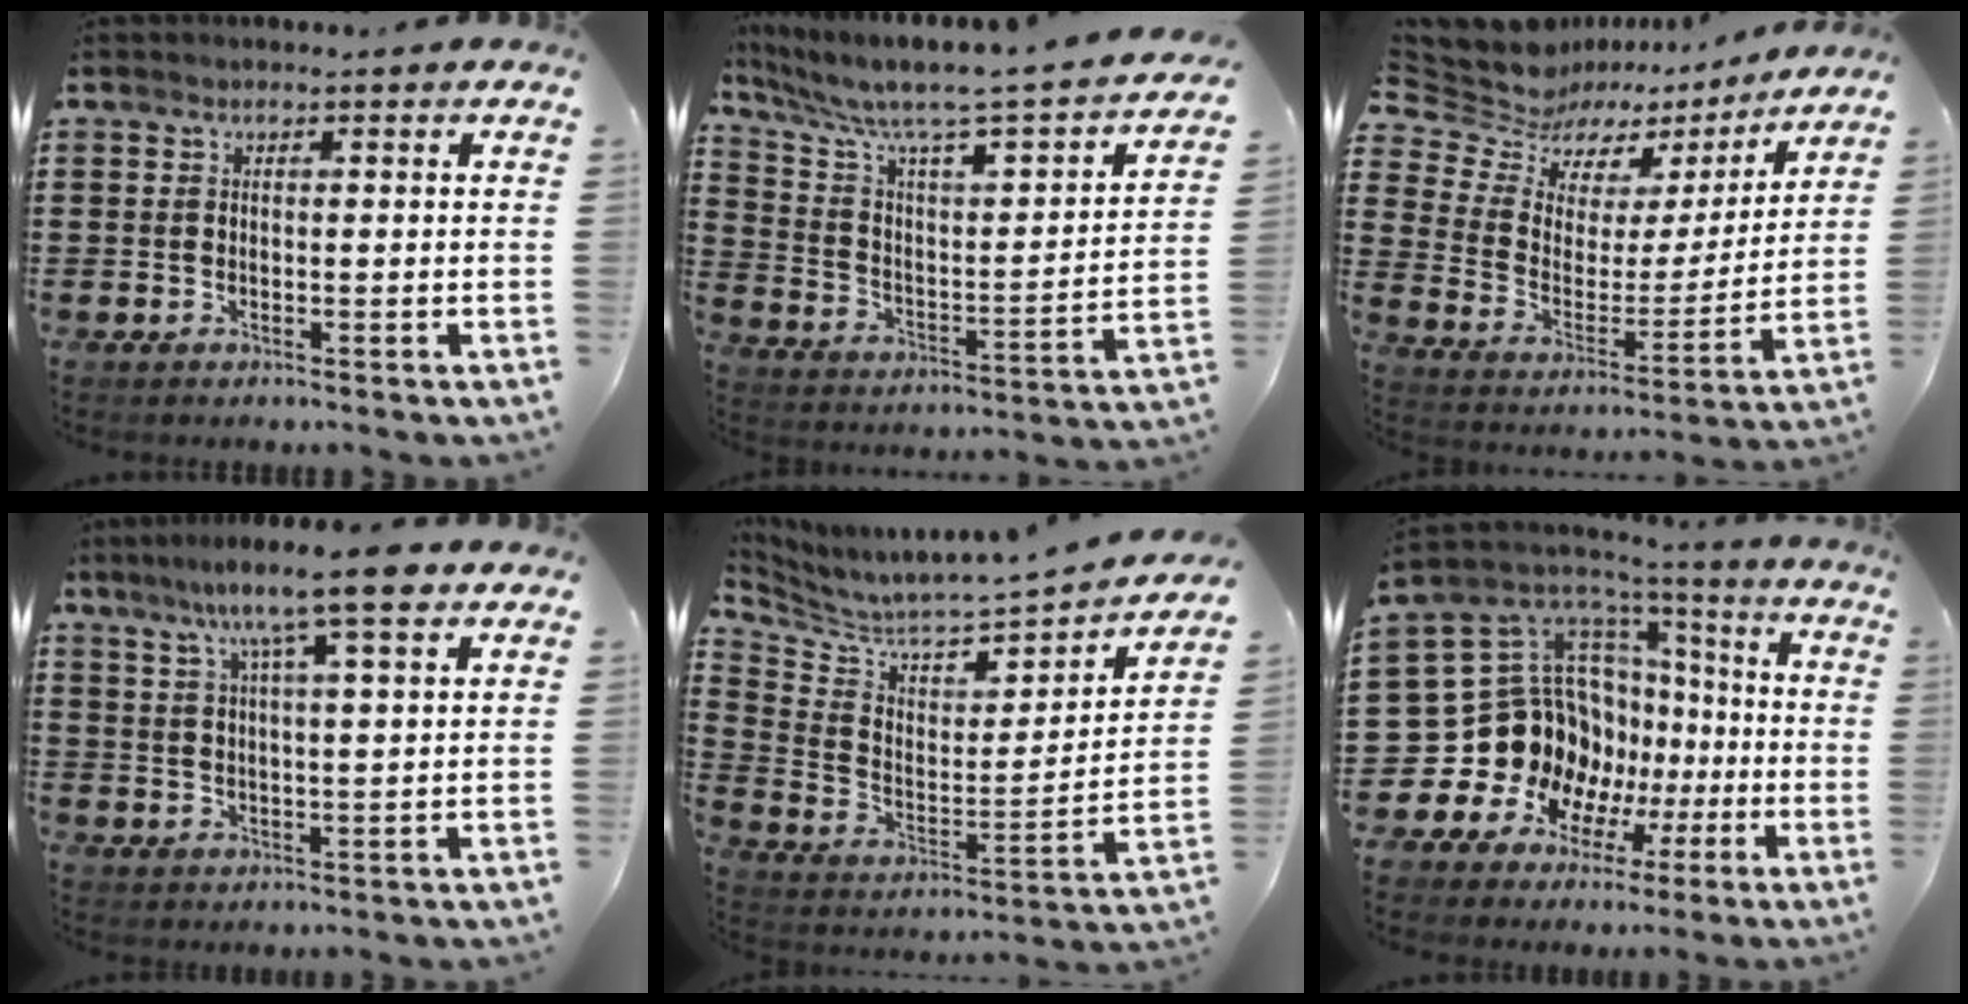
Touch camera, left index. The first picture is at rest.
{"total": 4.8, "force": [3.9, 0.6, 2.7], "torque": [-0.076, -0.046, 0.058]}
{"total": 7.5, "force": [6.3, 4.0, 0.4], "torque": [-0.059, -0.052, 0.110]}
{"total": 10.6, "force": [7.0, 1.0, 7.9], "torque": [-0.143, -0.010, 0.115]}
{"total": 3.4, "force": [3.4, 0.2, 0.4], "torque": [-0.035, -0.051, 0.050]}
{"total": 16.5, "force": [-2.3, 14.9, 6.6], "torque": [-0.181, -0.038, 0.000]}